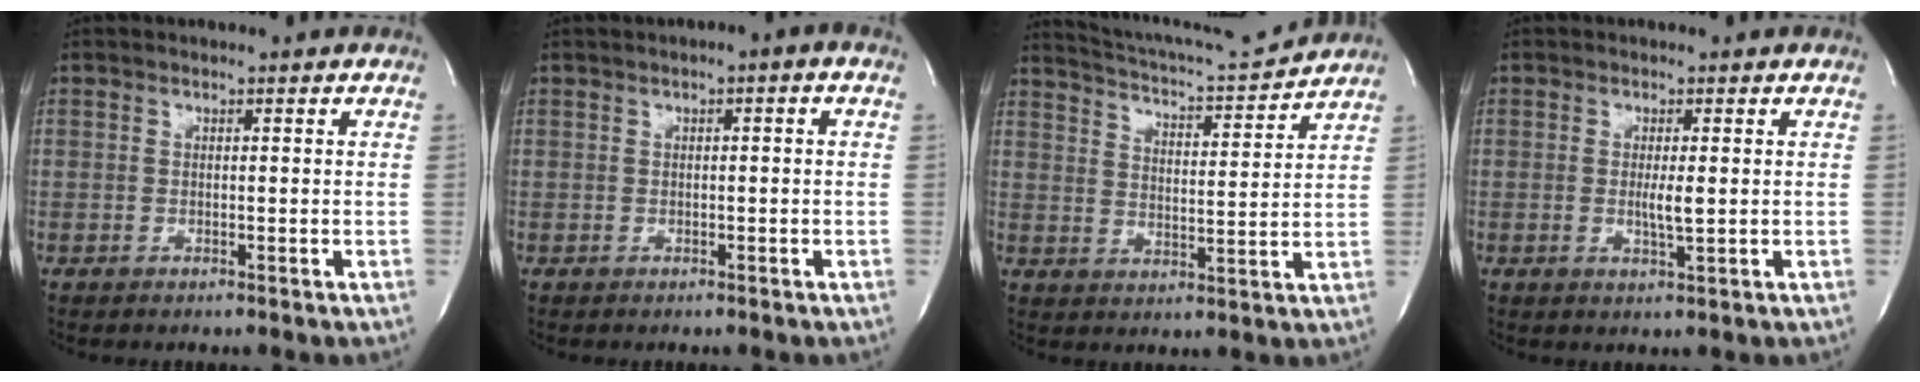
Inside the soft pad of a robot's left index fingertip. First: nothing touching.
{"total": 1.5, "force": [0.3, 0.3, 1.5], "torque": [-0.019, 0.006, 0.002]}
{"total": 12.9, "force": [12.5, 0.0, 2.9], "torque": [-0.054, -0.013, 0.184]}
{"total": 2.3, "force": [0.0, 0.1, 2.3], "torque": [-0.045, -0.006, 0.000]}